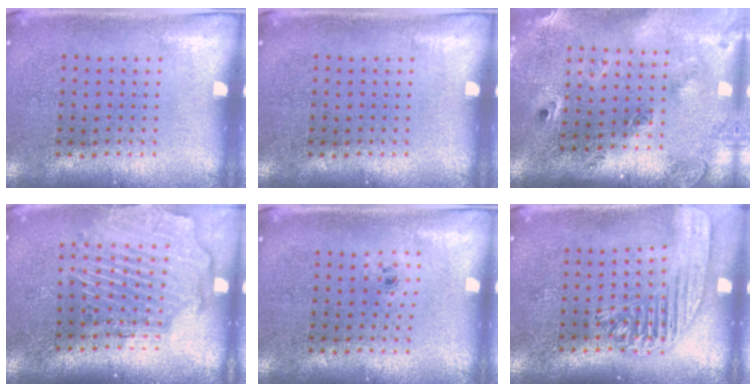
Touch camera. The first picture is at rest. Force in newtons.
{"total": 0.0}
{"total": 2.7, "press": 1.8, "slide": 1.9}
{"total": 2.6, "press": 2.2, "slide": 1.4}
{"total": 0.6, "press": 0.3, "slide": 0.5}
{"total": 1.8, "press": 1.7, "slide": 0.7}